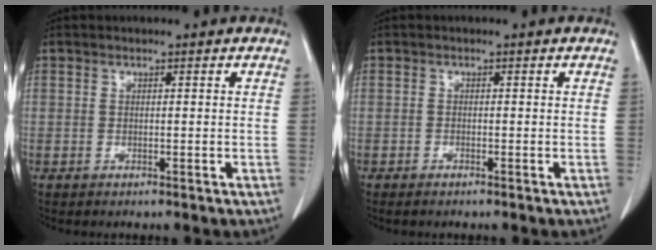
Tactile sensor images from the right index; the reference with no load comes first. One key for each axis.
{"total": 0.9, "fx": -0.7, "fy": 0.2, "fz": 0.4, "tx": -0.010, "ty": -0.002, "tz": -0.010}